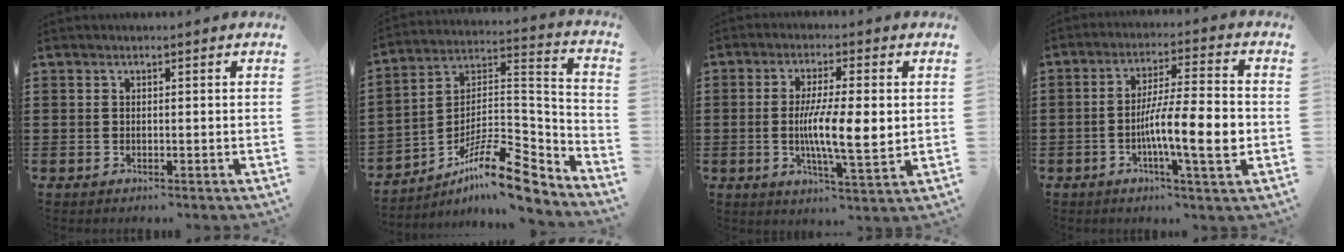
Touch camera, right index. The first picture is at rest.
{"total": 12.6, "force": [-9.4, 3.2, 7.8], "torque": [-0.130, 0.020, -0.177]}
{"total": 8.6, "force": [-0.1, 2.0, 8.4], "torque": [-0.141, -0.002, -0.003]}
{"total": 11.3, "force": [-2.4, 1.8, 10.9], "torque": [-0.179, 0.001, -0.043]}